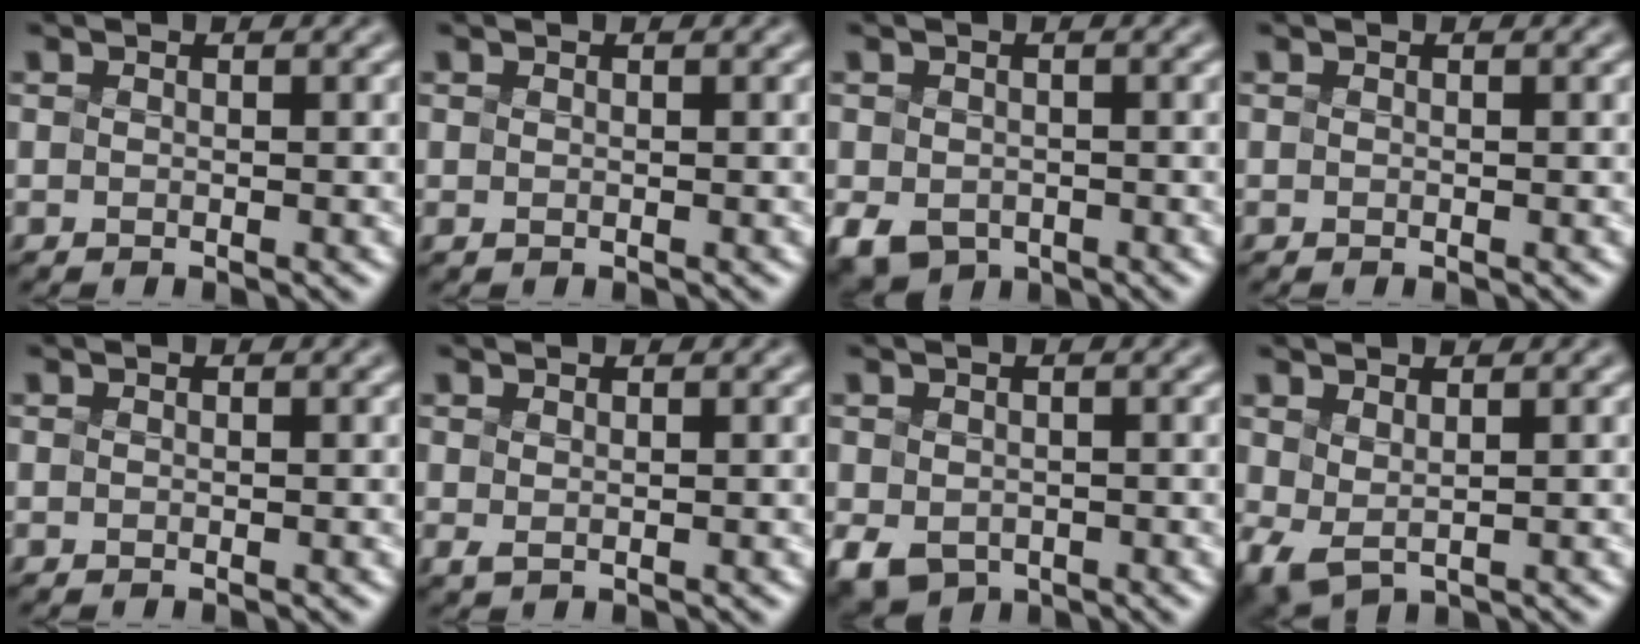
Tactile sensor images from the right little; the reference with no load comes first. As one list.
[{"total": 0.0}, {"total": 3.3, "force": [-1.4, 2.5, 1.7], "torque": [-0.036, -0.014, -0.024]}, {"total": 0.0}, {"total": 0.0}, {"total": 0.7, "force": [0.4, 0.2, 0.5], "torque": [-0.013, -0.001, 0.009]}, {"total": 3.2, "force": [-1.2, 2.4, 1.7], "torque": [-0.036, -0.011, -0.021]}, {"total": 2.3, "force": [0.6, 1.3, 1.9], "torque": [-0.050, -0.004, 0.016]}]